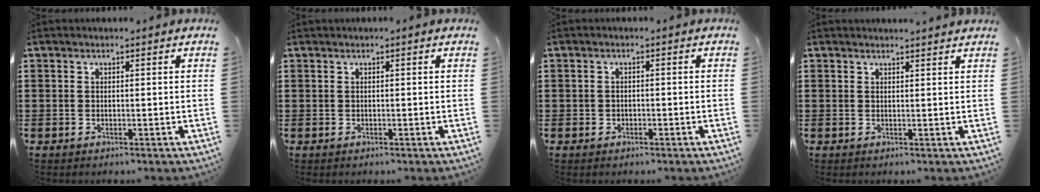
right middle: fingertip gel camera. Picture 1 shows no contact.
{"total": 0.0}
{"total": 1.0, "force": [-0.5, 0.9, 0.0], "torque": [-0.003, 0.001, -0.011]}
{"total": 1.2, "force": [1.2, -0.2, 0.1], "torque": [-0.005, -0.004, 0.023]}